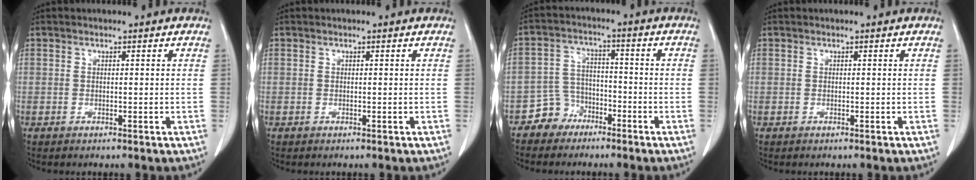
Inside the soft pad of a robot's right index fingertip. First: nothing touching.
{"total": 0.0}
{"total": 5.3, "force": [-3.6, 3.9, 0.3], "torque": [0.000, 0.013, -0.064]}
{"total": 0.0}